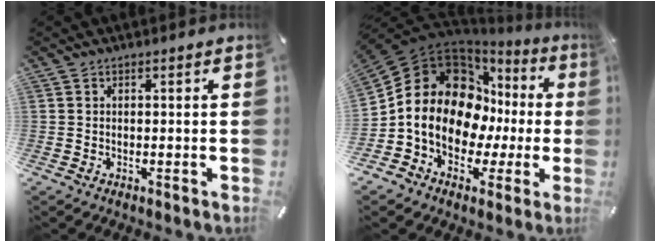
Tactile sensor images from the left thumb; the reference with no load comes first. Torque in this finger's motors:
{"motor_torque": [1.50, 2.91, 1.95, 0.82, 0.29]}